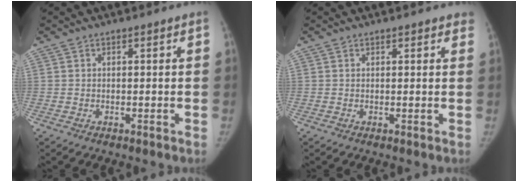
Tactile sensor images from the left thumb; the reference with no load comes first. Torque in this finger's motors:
{"motor_torque": [-0.17, -0.03, -0.54, 0.11, -0.03]}